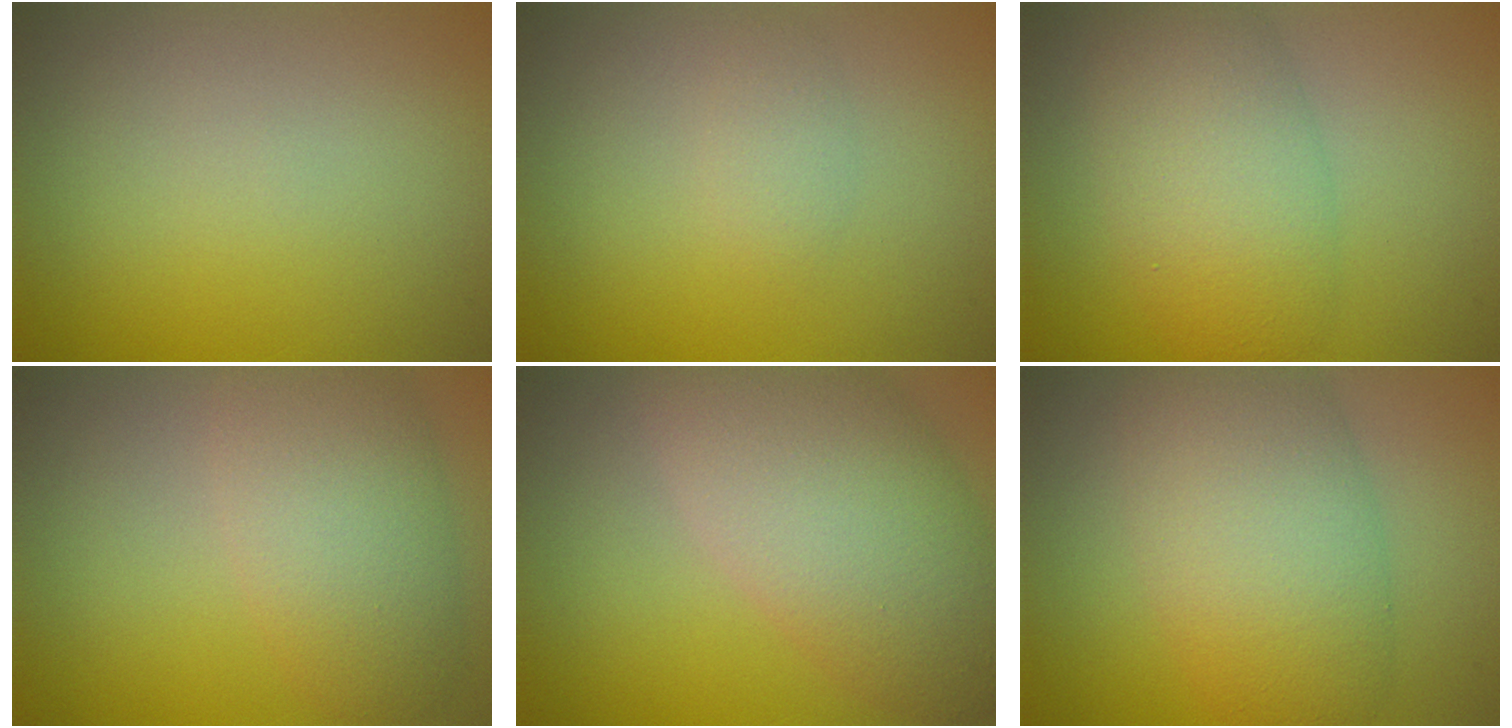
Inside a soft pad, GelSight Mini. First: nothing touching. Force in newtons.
{"total": 1.2, "press": 1.2, "slide": 0.0}
{"total": 5.9, "press": 5.9, "slide": 0.1}
{"total": 5.5, "press": 5.5, "slide": 0.3}
{"total": 8.7, "press": 8.7, "slide": 0.4}
{"total": 7.8, "press": 7.8, "slide": 0.3}